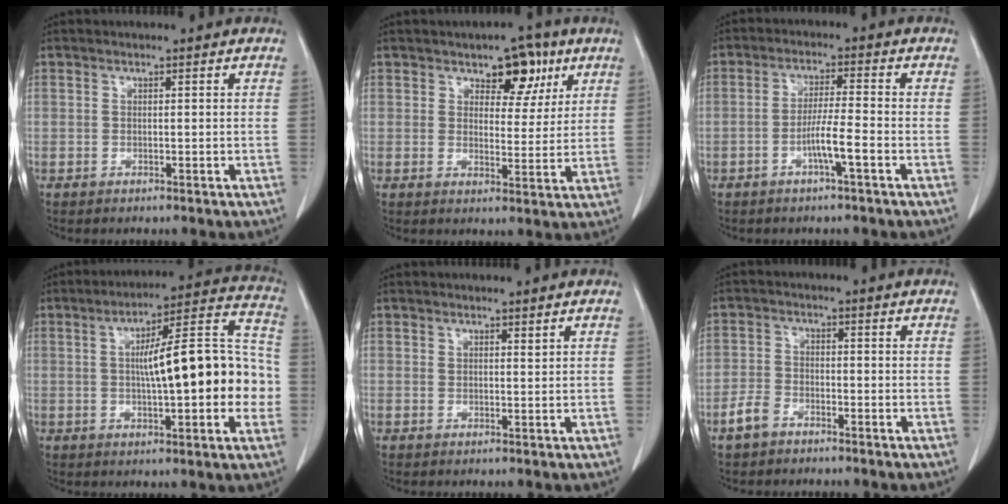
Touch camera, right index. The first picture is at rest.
{"total": 6.7, "force": [3.8, 3.7, 4.1], "torque": [-0.045, 0.005, 0.053]}
{"total": 4.9, "force": [-2.2, -0.3, 4.4], "torque": [-0.082, 0.001, -0.042]}
{"total": 18.2, "force": [-0.8, 3.7, 17.8], "torque": [-0.251, 0.036, -0.010]}
{"total": 0.7, "force": [0.6, 0.1, 0.4], "torque": [-0.009, -0.007, 0.011]}
{"total": 4.3, "force": [-2.7, 2.5, 2.1], "torque": [-0.051, 0.000, -0.048]}